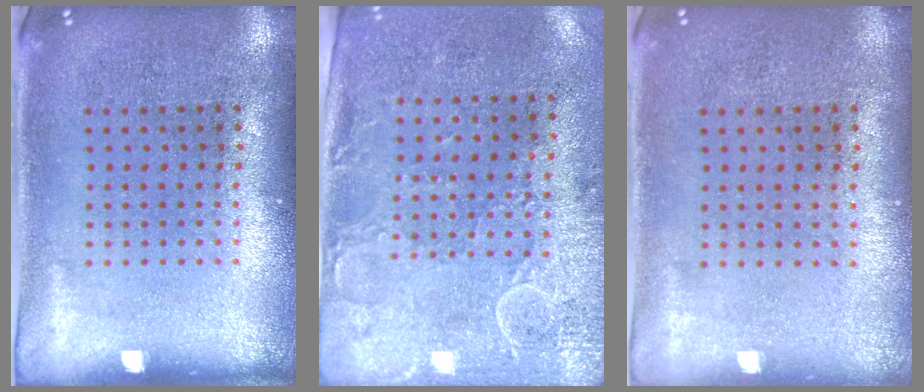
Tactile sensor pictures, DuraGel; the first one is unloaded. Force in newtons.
{"total": 3.0, "press": 2.4, "slide": 1.7}
{"total": 0.0}